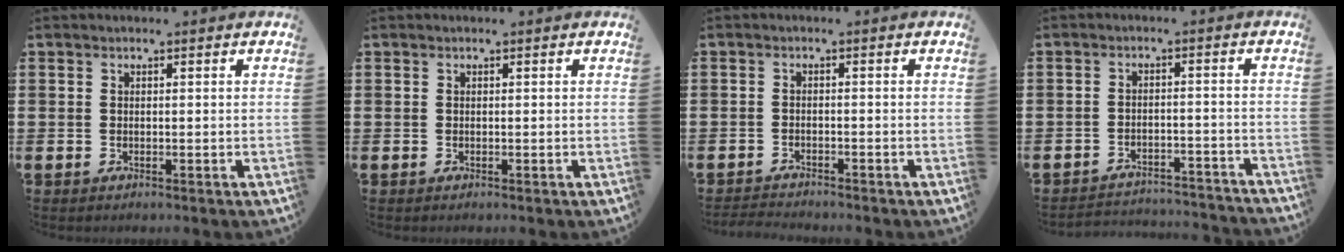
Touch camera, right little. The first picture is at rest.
{"total": 0.0}
{"total": 1.5, "force": [-1.5, 0.0, -0.1], "torque": [-0.003, 0.001, -0.031]}
{"total": 2.9, "force": [-2.9, 0.1, -0.1], "torque": [-0.005, 0.004, -0.064]}